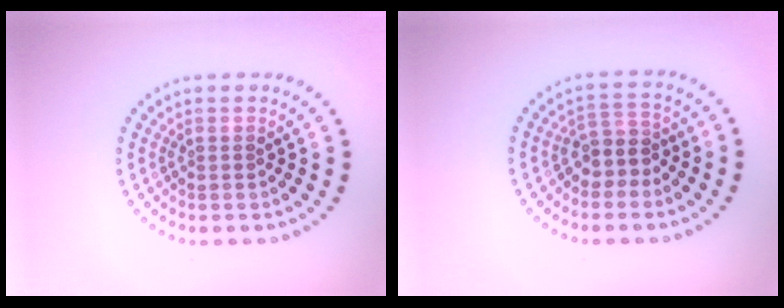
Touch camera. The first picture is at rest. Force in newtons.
{"total": 2.6, "press": 2.1, "slide": 1.6}